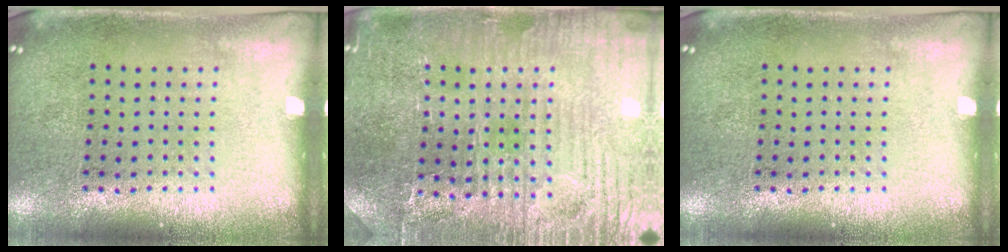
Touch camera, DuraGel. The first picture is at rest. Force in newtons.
{"total": 4.1, "press": 4.0, "slide": 0.9}
{"total": 0.0}